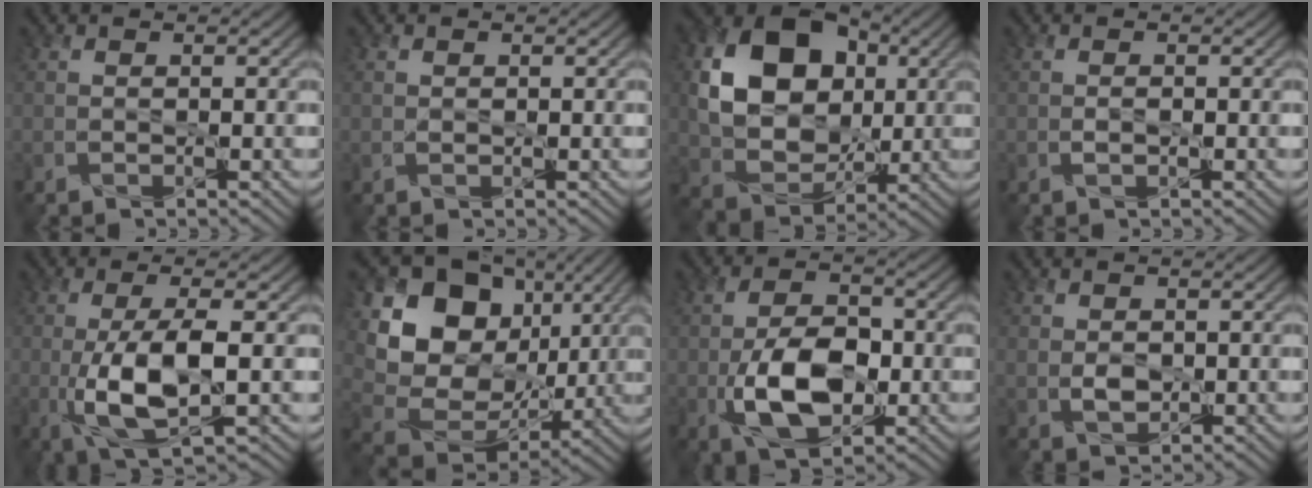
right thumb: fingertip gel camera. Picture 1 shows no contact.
{"total": 0.5, "force": [0.1, 0.4, 0.3], "torque": [-0.006, -0.001, 0.002]}
{"total": 13.6, "force": [2.6, 10.2, 8.5], "torque": [-0.175, 0.000, 0.045]}
{"total": 0.9, "force": [-0.2, 0.5, 0.8], "torque": [-0.017, -0.002, -0.003]}
{"total": 8.8, "force": [-1.4, 2.8, 8.2], "torque": [-0.165, -0.004, -0.025]}
{"total": 15.8, "force": [4.7, 12.4, 8.6], "torque": [-0.194, 0.016, 0.087]}
{"total": 9.3, "force": [-2.1, 5.3, 7.3], "torque": [-0.152, -0.005, -0.039]}
{"total": 2.5, "force": [0.1, 1.9, 1.7], "torque": [-0.040, -0.005, 0.005]}